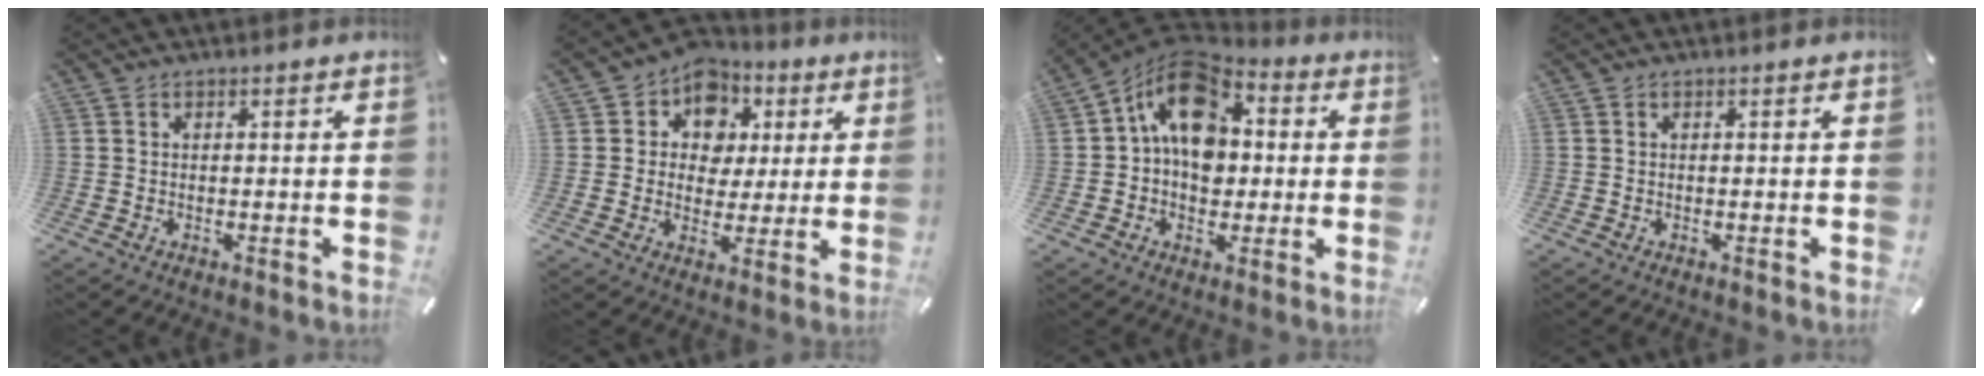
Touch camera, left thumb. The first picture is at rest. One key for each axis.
{"total": 9.6, "fx": 3.1, "fy": 8.6, "fz": 2.7, "tx": -0.050, "ty": -0.023, "tz": 0.060}
{"total": 14.5, "fx": 2.1, "fy": 10.9, "fz": 9.3, "tx": -0.167, "ty": -0.003, "tz": 0.037}
{"total": 0.0}